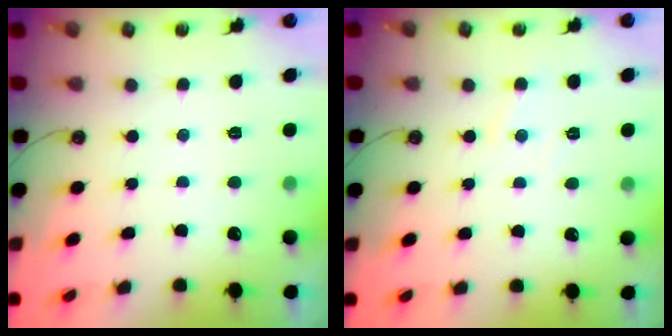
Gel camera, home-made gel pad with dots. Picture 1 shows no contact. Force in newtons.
{"total": 5.0, "press": 4.9, "slide": 0.7}